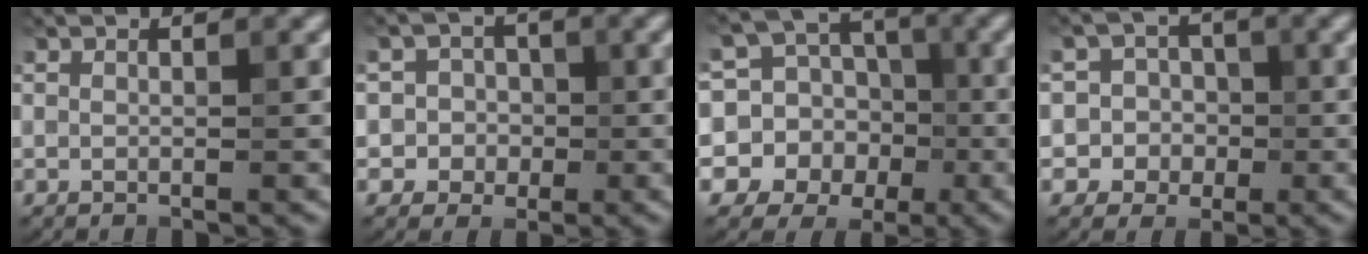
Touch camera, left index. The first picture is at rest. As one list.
[{"total": 3.8, "force": [-0.6, 3.7, 0.4], "torque": [0.019, 0.016, -0.033]}, {"total": 12.0, "force": [-2.3, 11.3, 3.6], "torque": [-0.096, 0.011, -0.052]}, {"total": 4.7, "force": [-0.8, 4.6, 0.4], "torque": [0.019, 0.023, -0.042]}]